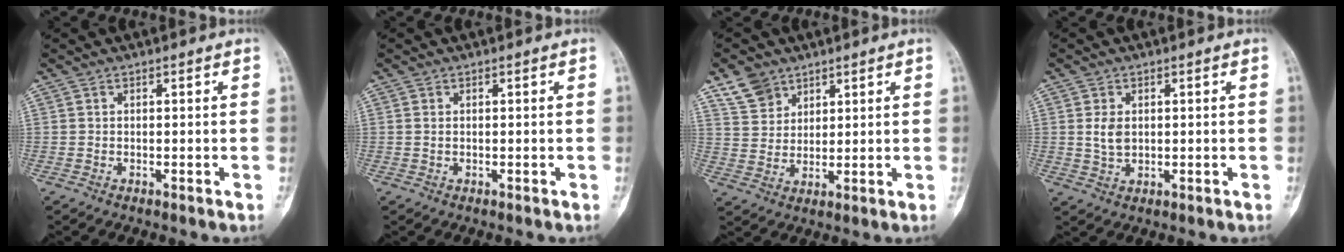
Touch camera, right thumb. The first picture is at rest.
{"total": 0.6, "force": [0.1, 0.4, 0.4], "torque": [-0.011, 0.002, 0.003]}
{"total": 6.4, "force": [4.4, 4.2, 1.7], "torque": [-0.016, -0.018, 0.092]}
{"total": 3.6, "force": [0.6, 2.4, 2.5], "torque": [-0.040, -0.004, 0.018]}